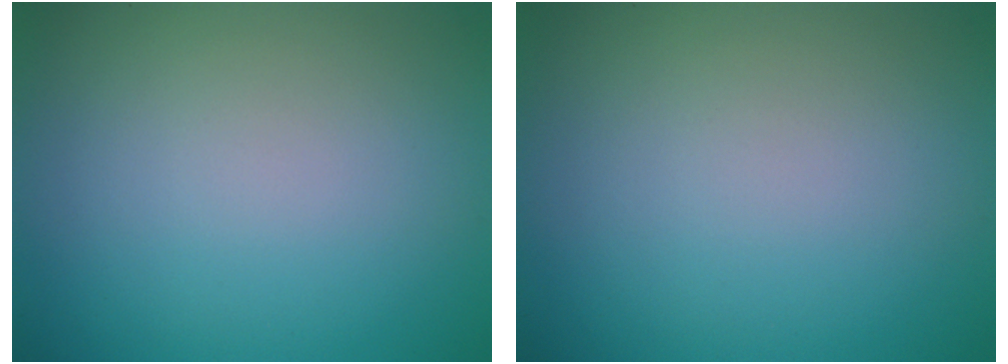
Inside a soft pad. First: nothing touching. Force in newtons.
{"total": 0.0}